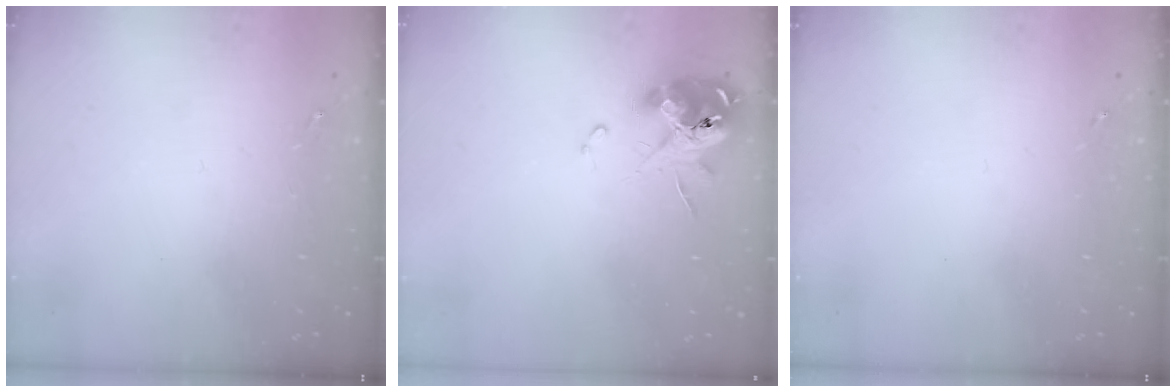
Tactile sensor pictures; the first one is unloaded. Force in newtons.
{"total": 12.4, "press": 12.2, "slide": 1.6}
{"total": 0.0}